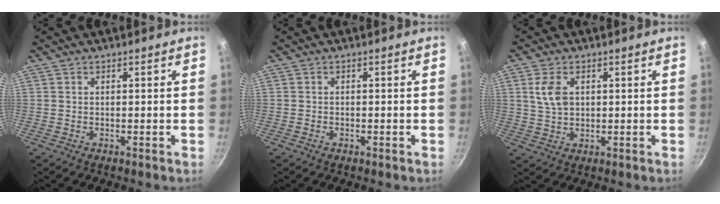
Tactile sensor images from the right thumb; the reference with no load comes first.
{"total": 0.8, "force": [-0.4, 0.5, 0.5], "torque": [-0.009, 0.001, -0.010]}
{"total": 5.7, "force": [1.5, 3.7, 4.1], "torque": [-0.074, -0.001, 0.029]}